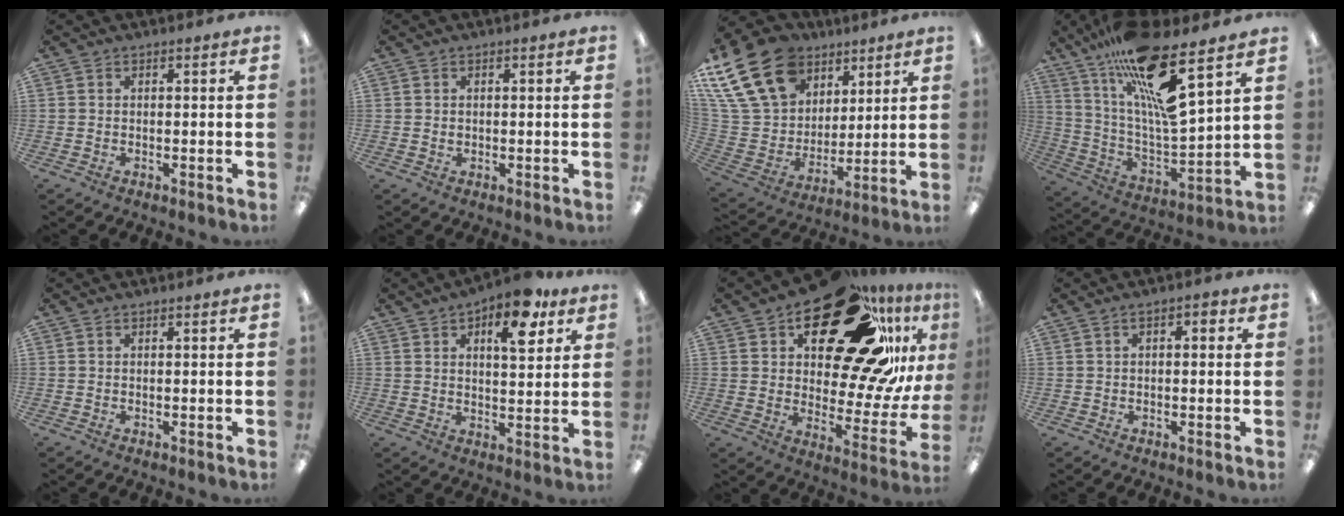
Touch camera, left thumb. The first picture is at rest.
{"total": 0.9, "force": [0.2, 0.8, 0.2], "torque": [-0.005, 0.004, 0.003]}
{"total": 25.1, "force": [13.5, 17.3, 12.1], "torque": [-0.256, -0.053, 0.263]}
{"total": 20.6, "force": [13.8, 4.1, 14.8], "torque": [-0.267, -0.089, 0.224]}
{"total": 0.0}
{"total": 12.2, "force": [6.8, 6.0, 8.1], "torque": [-0.097, -0.028, 0.111]}
{"total": 28.6, "force": [17.5, 12.6, 18.8], "torque": [-0.256, -0.112, 0.292]}
{"total": 1.8, "force": [-0.1, 1.1, 1.5], "torque": [-0.026, 0.008, -0.003]}